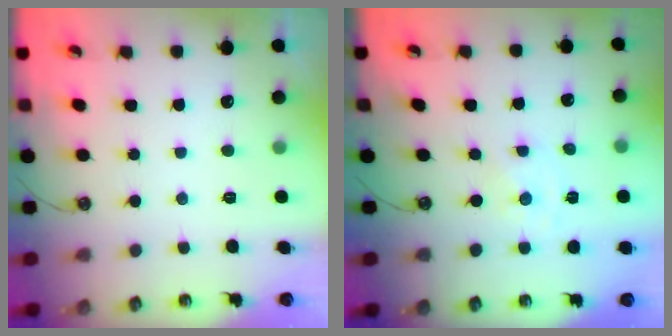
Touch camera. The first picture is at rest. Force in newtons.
{"total": 0.0}